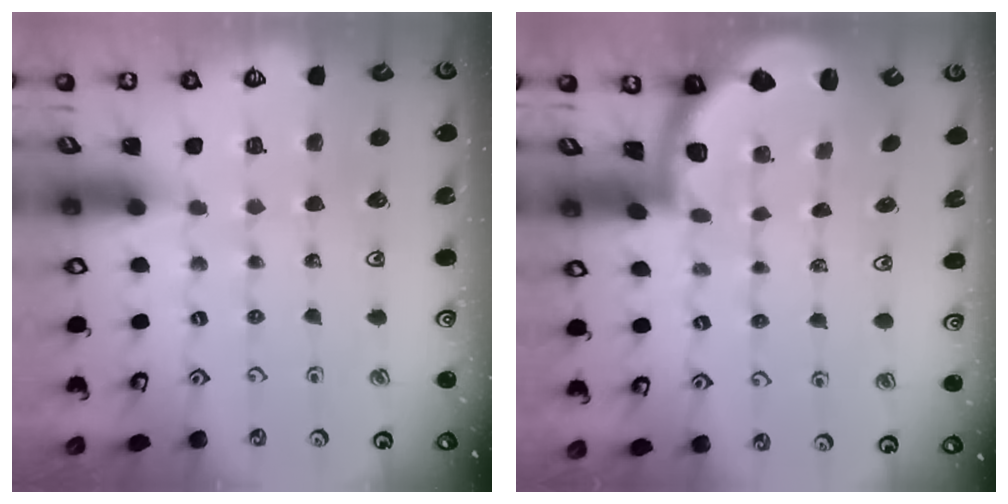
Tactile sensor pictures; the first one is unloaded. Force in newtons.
{"total": 1.9, "press": 1.8, "slide": 0.5}